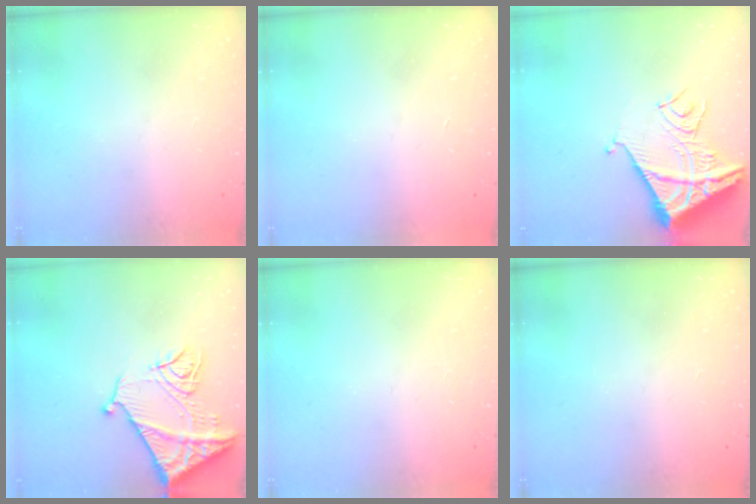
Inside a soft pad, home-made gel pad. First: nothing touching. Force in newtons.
{"total": 1.7, "press": 1.7, "slide": 0.1}
{"total": 12.2, "press": 12.1, "slide": 1.5}
{"total": 15.7, "press": 15.6, "slide": 1.7}
{"total": 0.0}
{"total": 0.0}